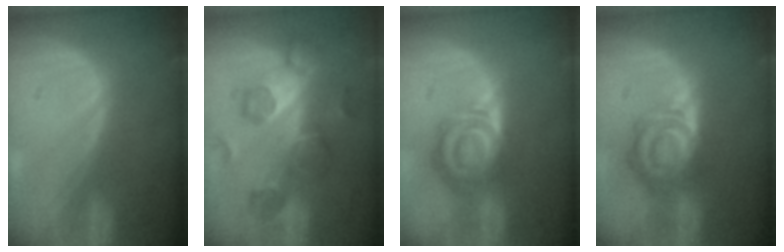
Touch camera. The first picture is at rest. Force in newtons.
{"total": 8.5, "press": 8.3, "slide": 2.1}
{"total": 8.0, "press": 7.1, "slide": 3.8}
{"total": 8.0, "press": 7.1, "slide": 3.7}